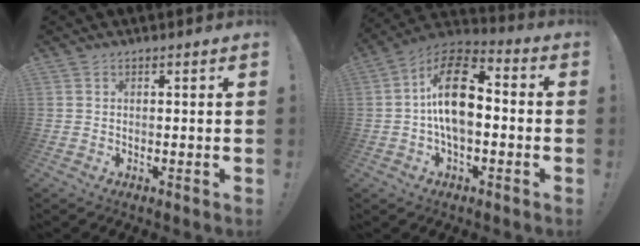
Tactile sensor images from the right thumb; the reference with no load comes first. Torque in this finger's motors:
{"motor_torque": [1.74, 2.69, 0.27, 0.15, 0.33]}